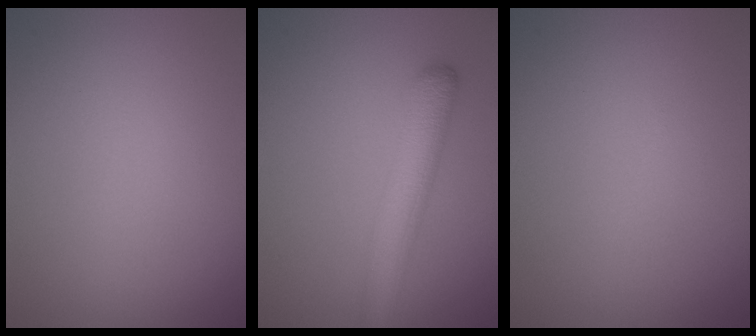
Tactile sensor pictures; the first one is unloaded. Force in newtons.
{"total": 4.6, "press": 4.6, "slide": 0.2}
{"total": 0.0}